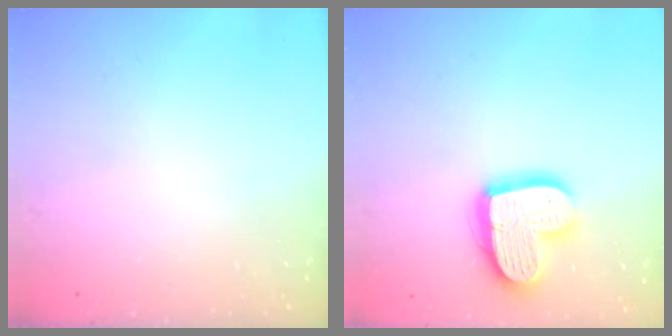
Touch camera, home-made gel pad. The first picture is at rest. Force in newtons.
{"total": 16.2, "press": 16.2, "slide": 1.1}